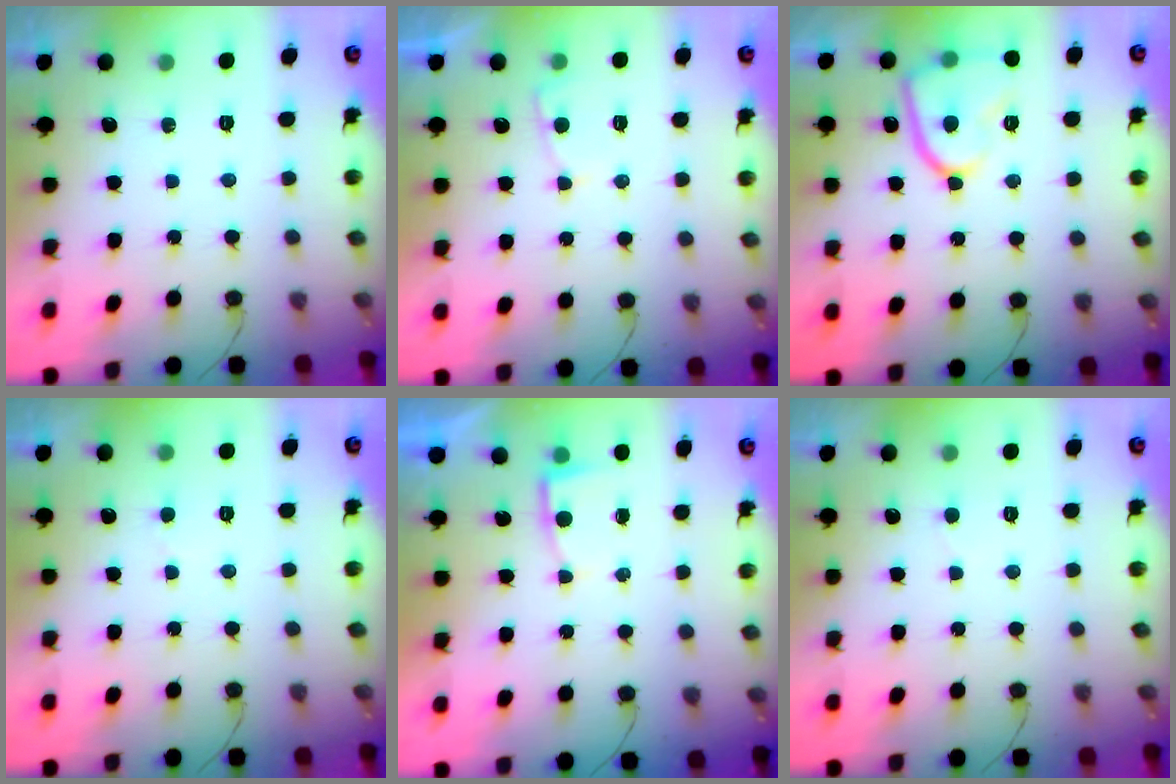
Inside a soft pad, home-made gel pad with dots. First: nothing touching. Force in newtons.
{"total": 4.0, "press": 4.0, "slide": 0.5}
{"total": 13.2, "press": 13.2, "slide": 1.4}
{"total": 1.7, "press": 1.7, "slide": 0.1}
{"total": 2.6, "press": 2.6, "slide": 0.3}
{"total": 3.0, "press": 3.0, "slide": 0.4}